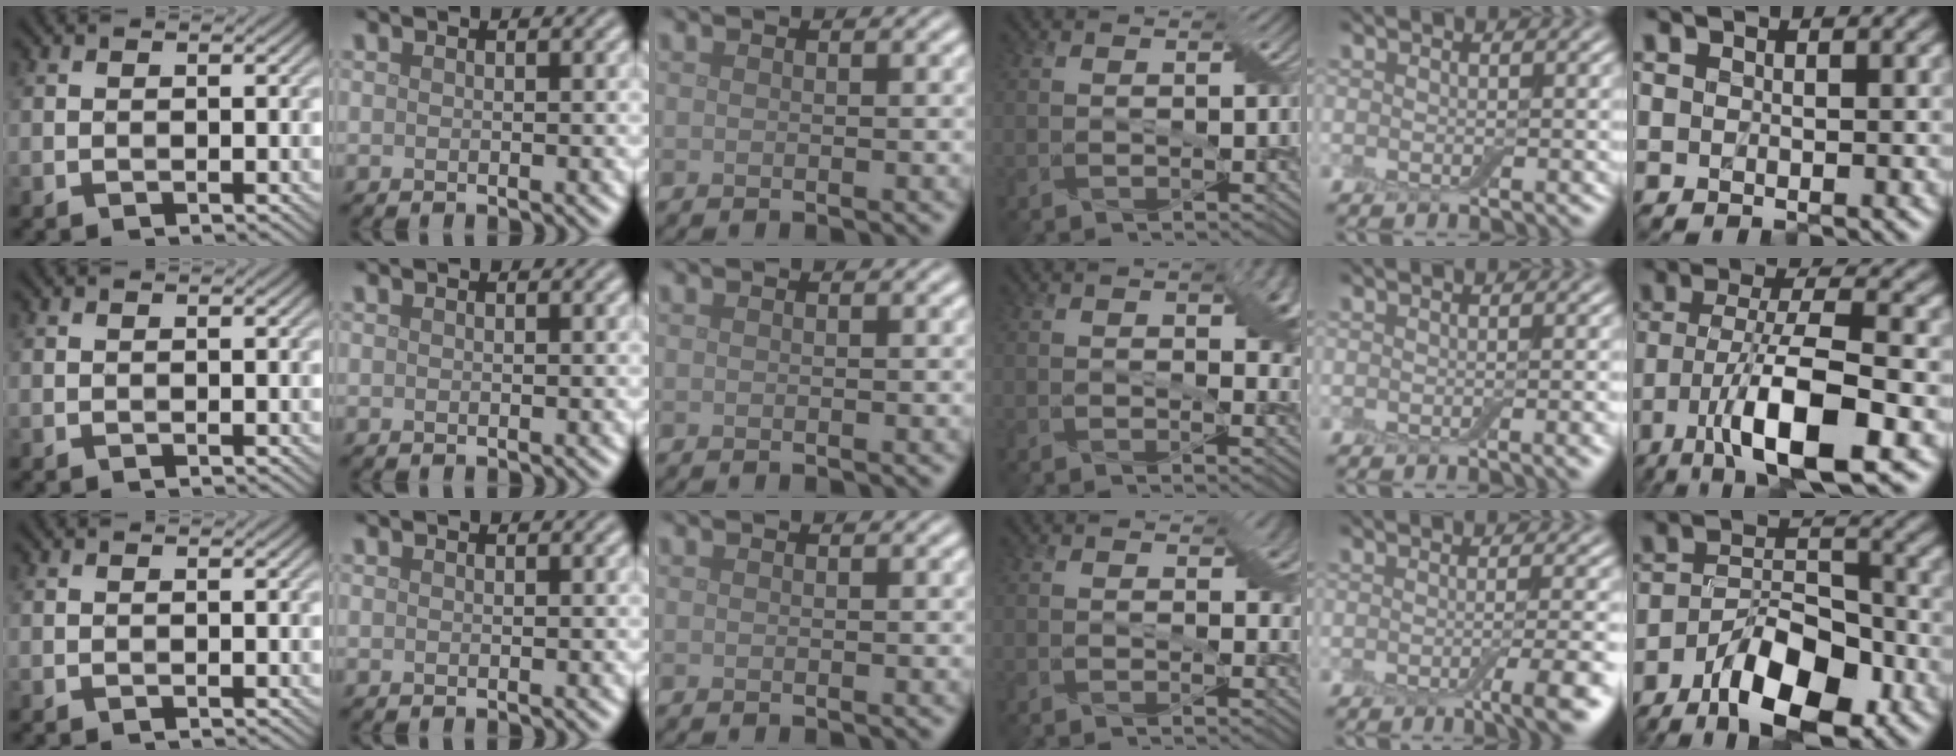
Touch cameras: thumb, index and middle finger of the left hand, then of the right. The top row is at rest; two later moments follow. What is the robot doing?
{"motion": "wrap", "object": "cling film"}